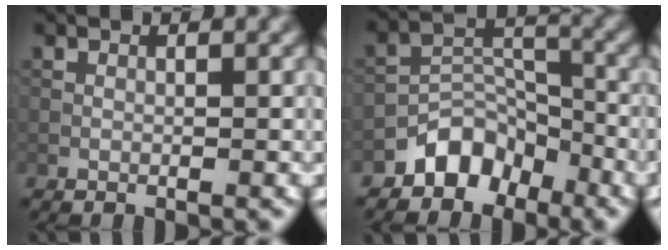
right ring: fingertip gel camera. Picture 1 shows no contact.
{"total": 4.7, "force": [-3.5, 2.8, 1.4], "torque": [-0.007, 0.008, -0.065]}